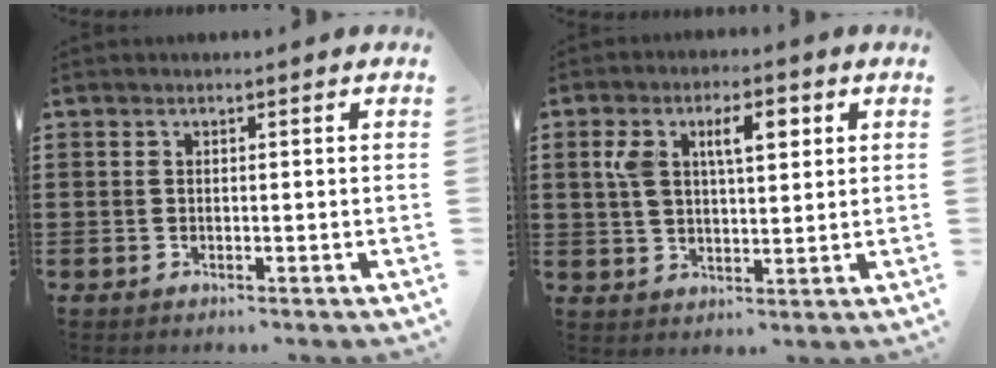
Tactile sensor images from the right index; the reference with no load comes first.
{"total": 7.3, "force": [2.5, 3.4, 5.9], "torque": [-0.103, 0.005, 0.036]}